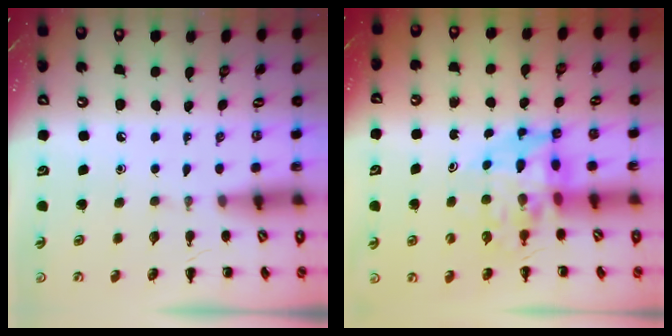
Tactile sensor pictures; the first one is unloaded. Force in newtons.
{"total": 9.0, "press": 8.5, "slide": 3.0}